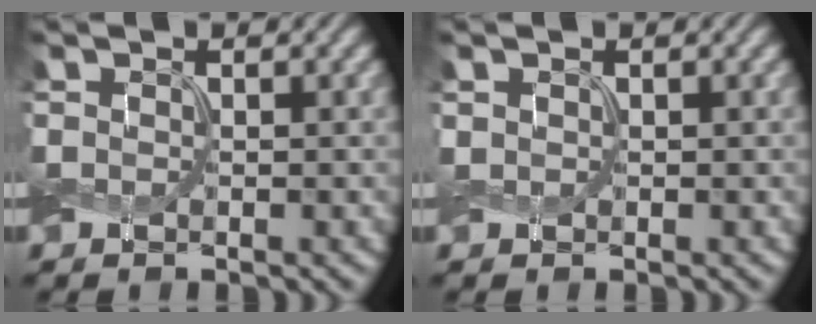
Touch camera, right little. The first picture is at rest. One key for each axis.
{"total": 0.0}